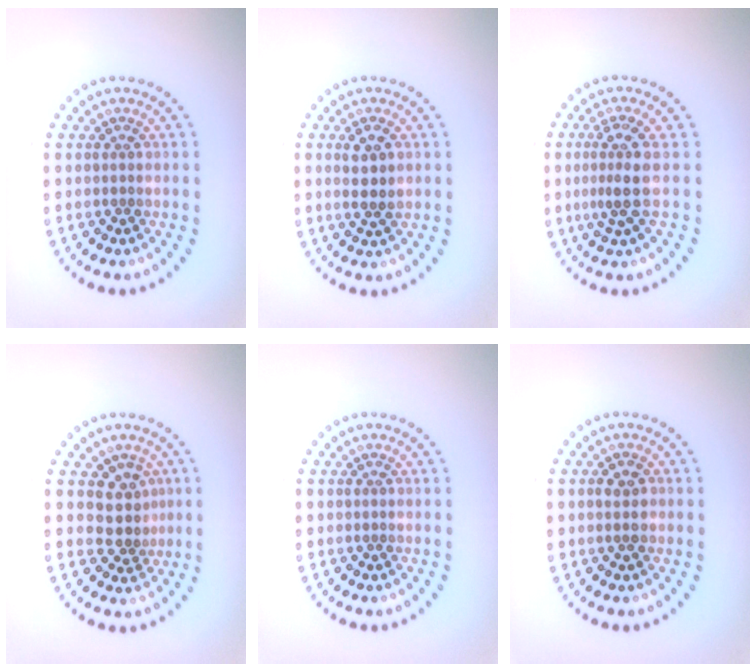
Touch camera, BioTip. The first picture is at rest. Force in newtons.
{"total": 2.5, "press": 2.4, "slide": 0.8}
{"total": 2.9, "press": 2.3, "slide": 1.6}
{"total": 2.7, "press": 2.1, "slide": 1.7}
{"total": 0.0}
{"total": 1.5, "press": 1.4, "slide": 0.3}